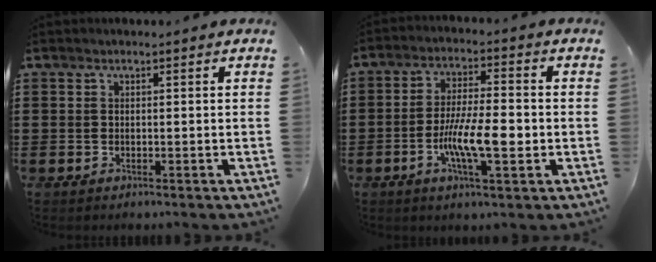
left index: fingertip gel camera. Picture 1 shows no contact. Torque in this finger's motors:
{"motor_torque": [1.55, 0.59, 0.45, 0.12]}